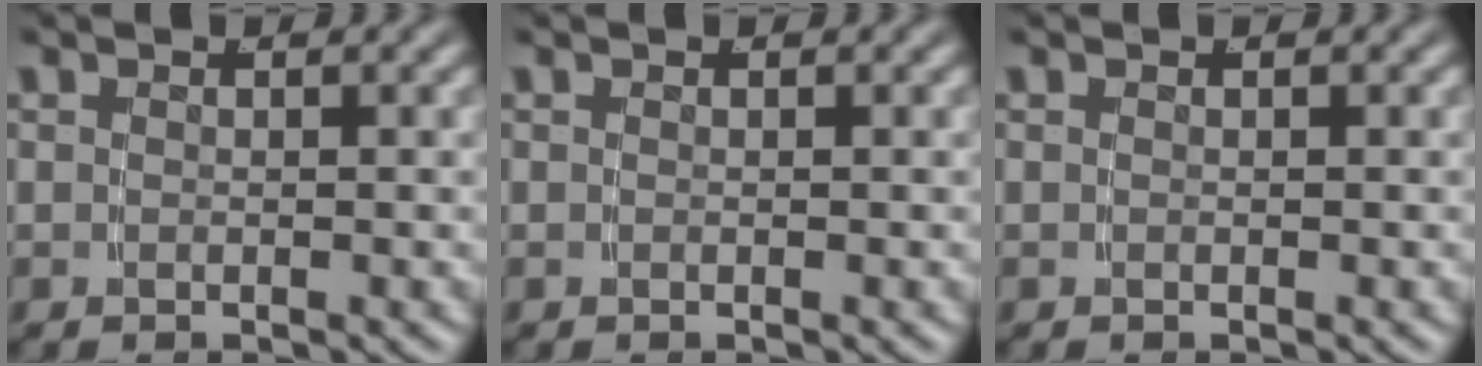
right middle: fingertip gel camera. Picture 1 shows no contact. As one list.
[{"total": 0.0}, {"total": 0.0}]